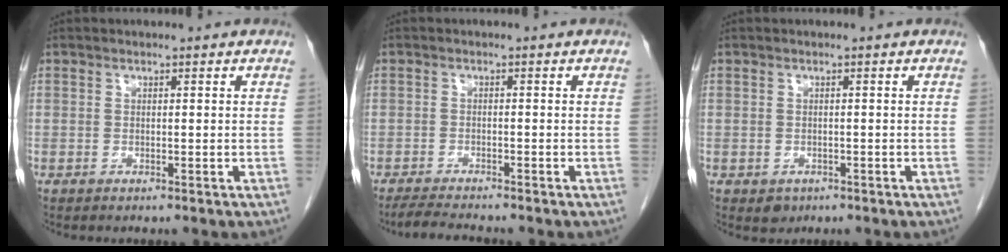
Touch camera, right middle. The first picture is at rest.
{"total": 4.2, "force": [-3.9, -0.1, 1.6], "torque": [-0.033, -0.020, -0.064]}
{"total": 1.7, "force": [-0.9, 1.4, 0.6], "torque": [-0.007, 0.002, -0.004]}